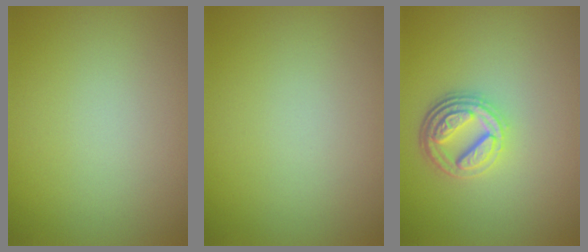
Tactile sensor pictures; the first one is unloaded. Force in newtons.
{"total": 0.0}
{"total": 4.4, "press": 3.4, "slide": 2.9}